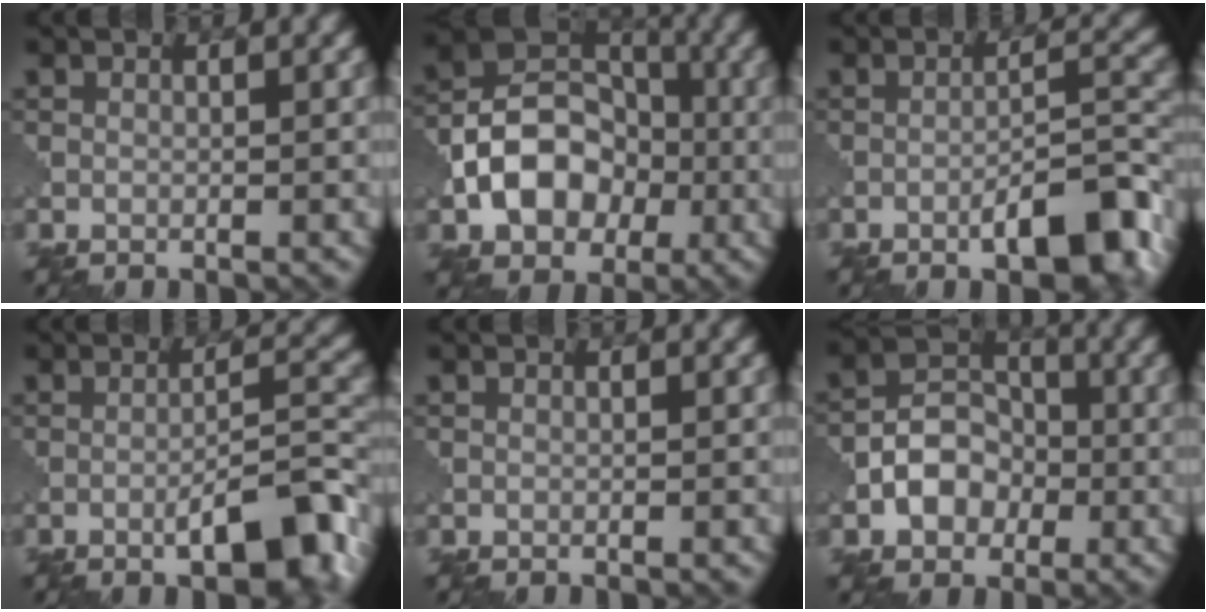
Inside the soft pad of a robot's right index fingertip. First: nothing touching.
{"total": 8.7, "force": [-2.2, 6.4, 5.4], "torque": [-0.087, 0.006, -0.048]}
{"total": 7.1, "force": [-4.0, 1.8, 5.5], "torque": [-0.079, 0.015, -0.059]}
{"total": 7.5, "force": [-3.8, 1.9, 6.2], "torque": [-0.089, 0.016, -0.057]}
{"total": 0.0}
{"total": 4.6, "force": [-1.5, 3.5, 2.6], "torque": [-0.033, 0.005, -0.029]}